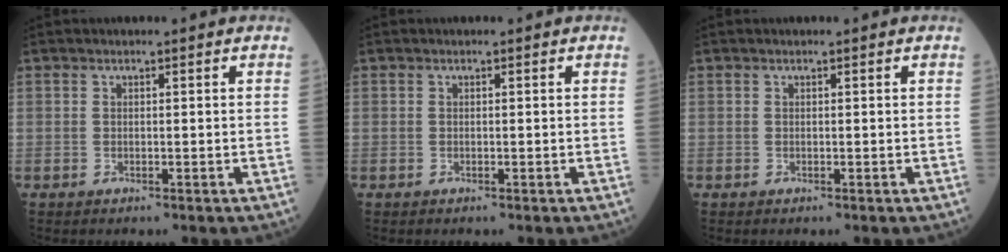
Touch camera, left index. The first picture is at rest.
{"total": 0.0}
{"total": 0.0}